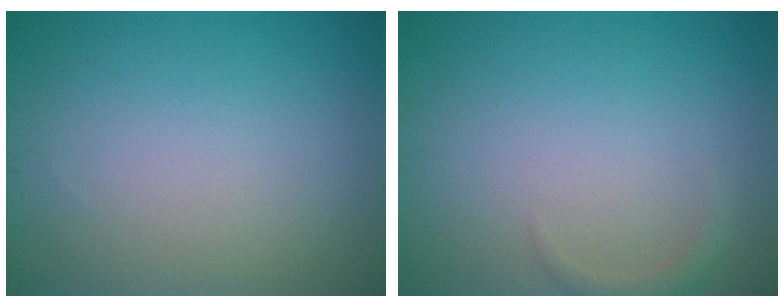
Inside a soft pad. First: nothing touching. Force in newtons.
{"total": 1.2, "press": 1.2, "slide": 0.1}